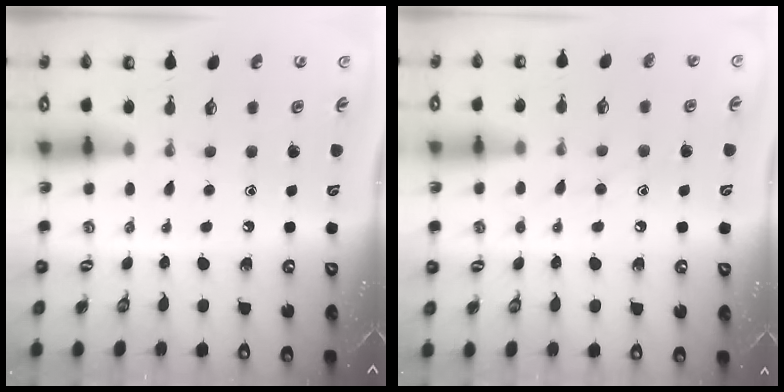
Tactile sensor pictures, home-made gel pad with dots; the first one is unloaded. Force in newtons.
{"total": 6.6, "press": 6.6, "slide": 0.5}